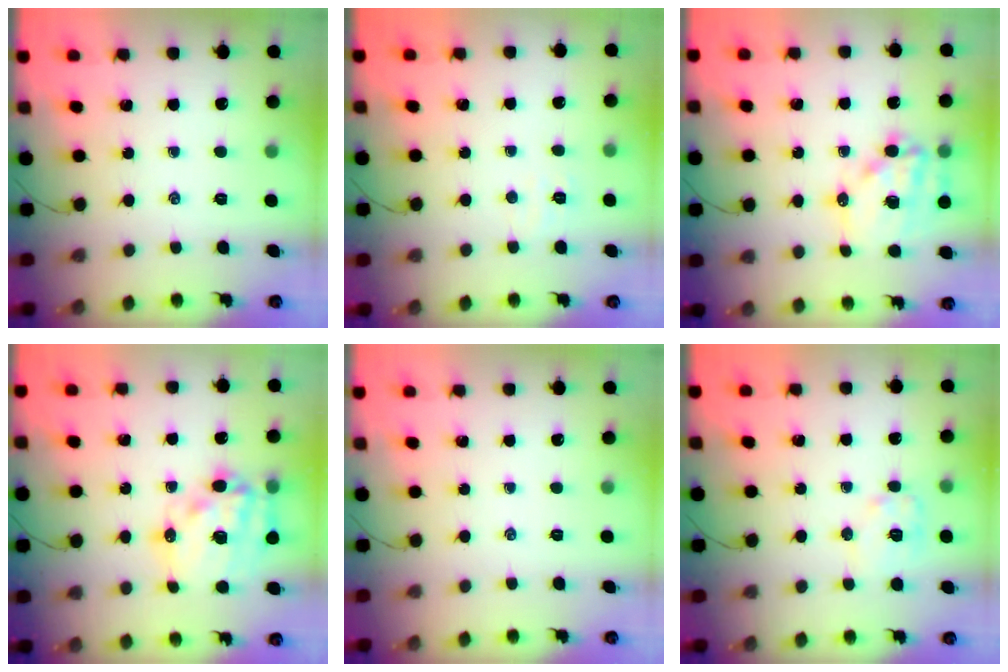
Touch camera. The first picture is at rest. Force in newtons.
{"total": 3.0, "press": 2.9, "slide": 0.7}
{"total": 14.0, "press": 13.8, "slide": 2.8}
{"total": 18.3, "press": 17.8, "slide": 4.1}
{"total": 0.0}
{"total": 8.4, "press": 8.4, "slide": 0.4}